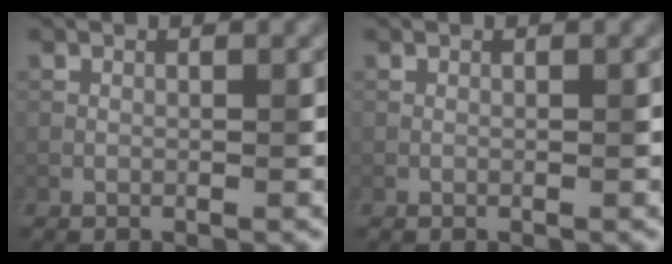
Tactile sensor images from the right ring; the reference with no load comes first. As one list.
[{"total": 0.0}]